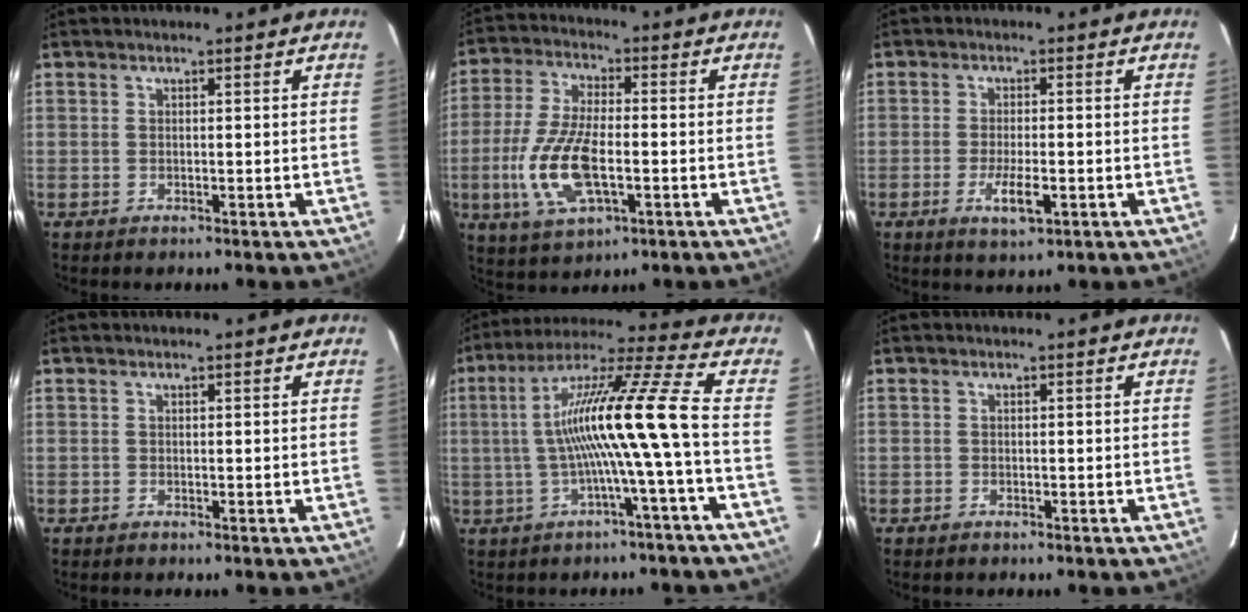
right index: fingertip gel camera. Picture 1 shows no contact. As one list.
[{"total": 13.8, "force": [-3.4, 5.8, 12.1], "torque": [-0.262, -0.006, -0.062]}, {"total": 5.0, "force": [-2.0, 1.3, 4.4], "torque": [-0.090, -0.011, -0.034]}, {"total": 0.0}, {"total": 14.8, "force": [-2.2, -2.5, 14.4], "torque": [-0.251, 0.006, -0.038]}, {"total": 0.9, "force": [-0.7, 0.6, 0.0], "torque": [-0.001, 0.003, -0.012]}]